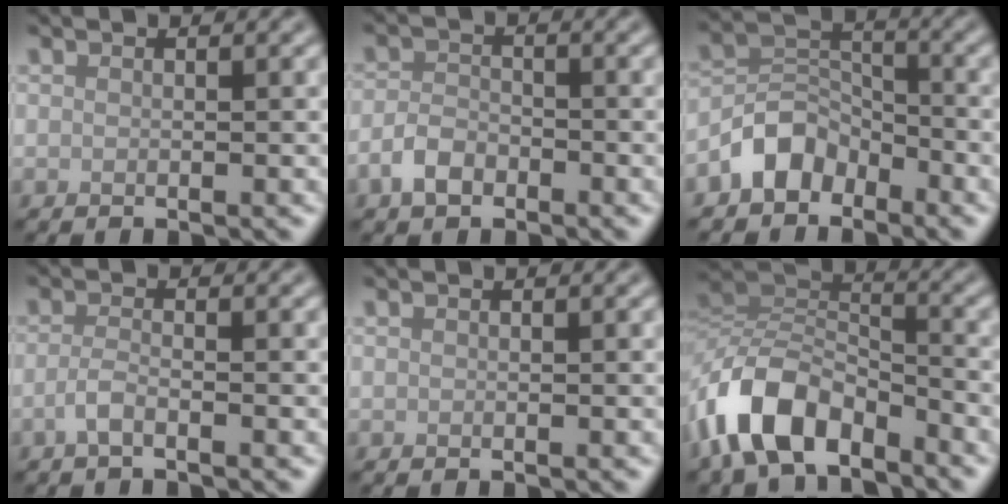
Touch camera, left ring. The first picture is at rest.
{"total": 2.5, "force": [-1.5, 1.5, 1.4], "torque": [-0.024, 0.003, -0.037]}
{"total": 3.9, "force": [-2.8, 2.4, 1.3], "torque": [-0.016, 0.010, -0.063]}
{"total": 1.6, "force": [-0.8, 0.4, 1.3], "torque": [-0.026, 0.001, -0.022]}
{"total": 0.0}
{"total": 8.3, "force": [-5.3, 4.3, 4.7], "torque": [-0.085, 0.002, -0.111]}